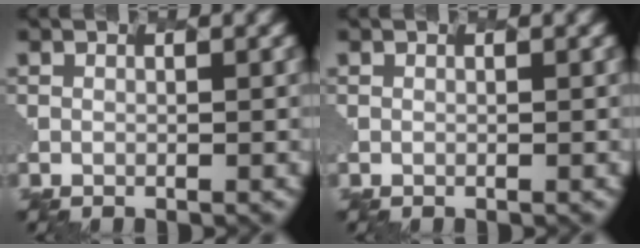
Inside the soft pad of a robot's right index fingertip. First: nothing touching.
{"total": 0.0}